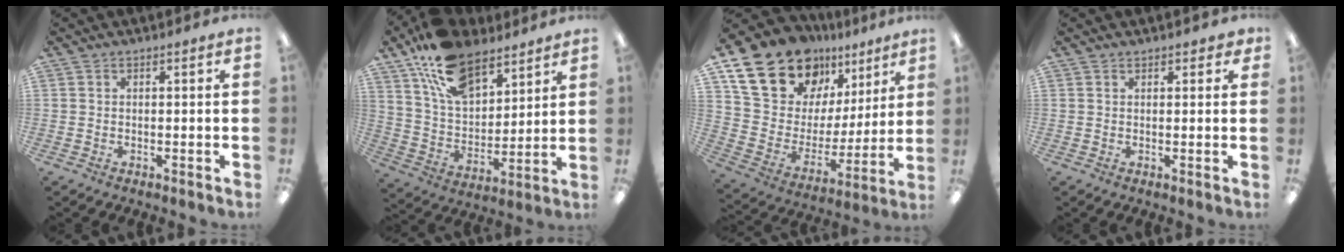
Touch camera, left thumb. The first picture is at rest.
{"total": 17.8, "force": [12.0, 9.4, 9.2], "torque": [-0.171, -0.053, 0.221]}
{"total": 21.0, "force": [14.9, 12.2, 8.5], "torque": [-0.161, -0.094, 0.281]}
{"total": 1.5, "force": [1.2, 0.8, 0.5], "torque": [-0.003, -0.001, 0.020]}